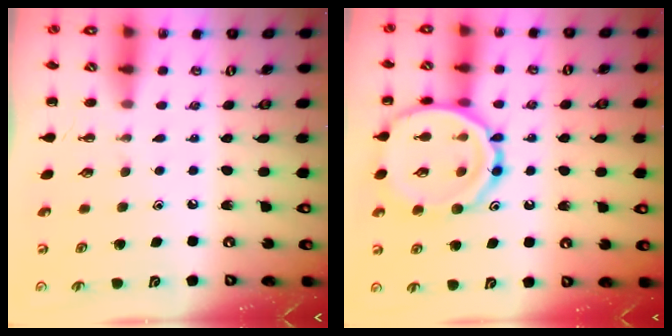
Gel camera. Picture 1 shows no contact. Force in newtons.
{"total": 17.7, "press": 17.7, "slide": 1.3}